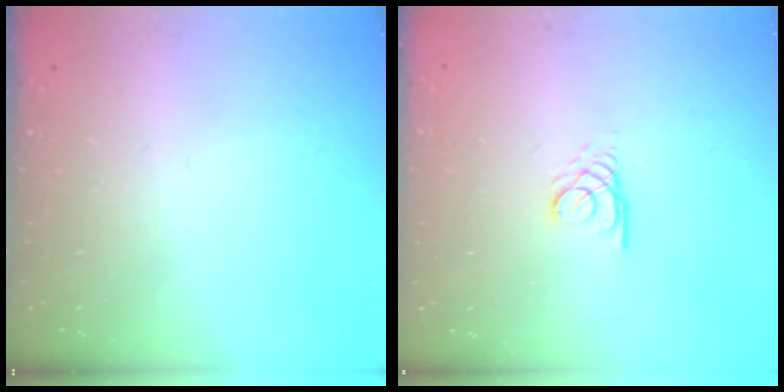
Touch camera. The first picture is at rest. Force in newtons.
{"total": 2.2, "press": 2.2, "slide": 0.2}